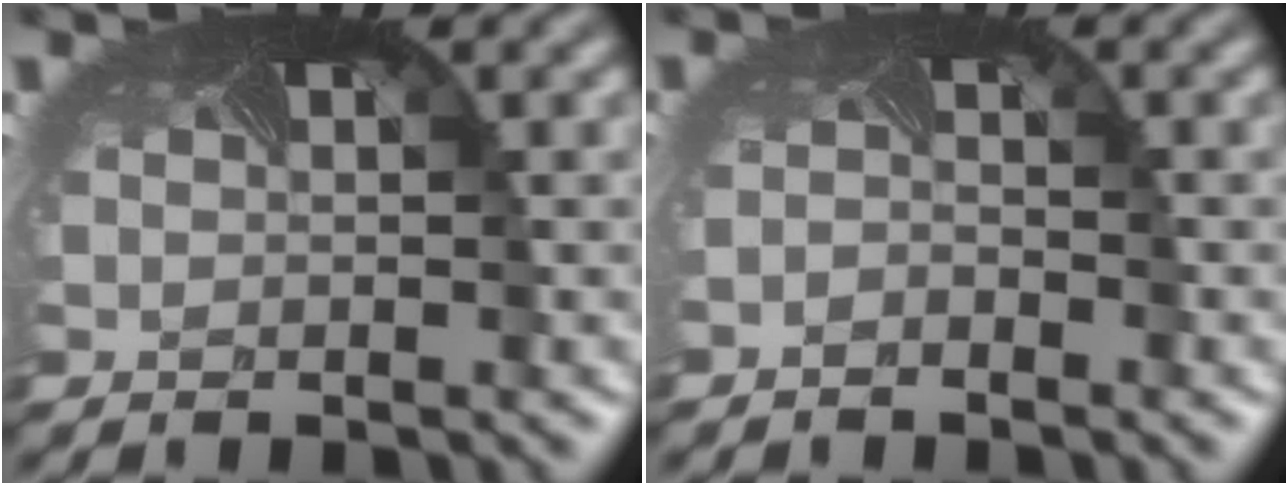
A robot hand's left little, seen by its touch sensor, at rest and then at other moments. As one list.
[{"total": 1.1, "force": [-1.1, -0.1, -0.1], "torque": [-0.008, -0.006, -0.020]}]